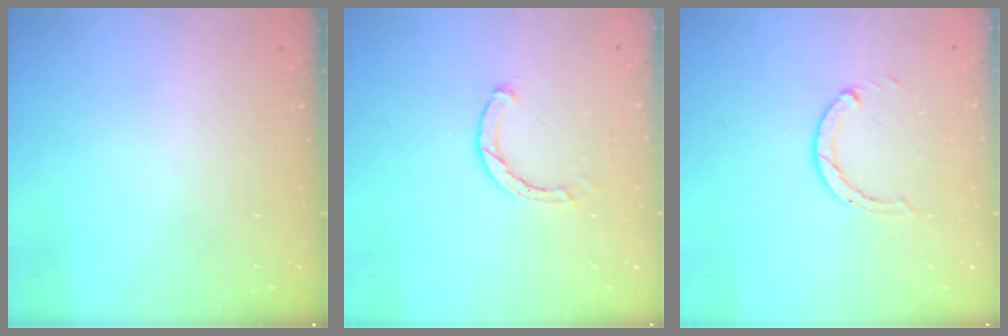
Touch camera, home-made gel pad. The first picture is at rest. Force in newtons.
{"total": 2.0, "press": 2.0, "slide": 0.2}
{"total": 3.1, "press": 3.0, "slide": 0.4}